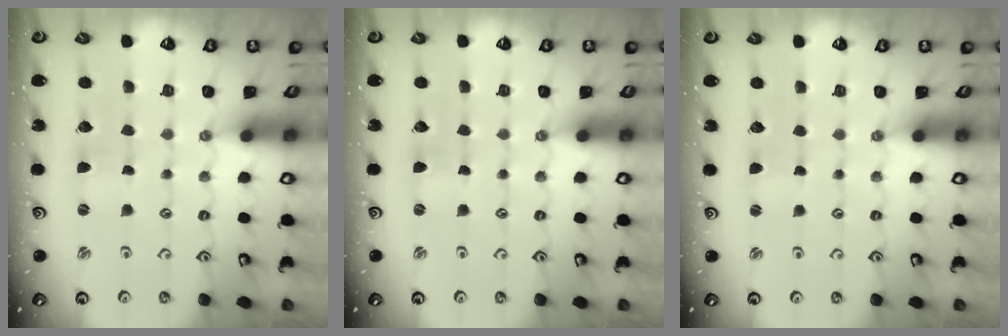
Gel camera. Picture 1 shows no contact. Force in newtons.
{"total": 0.0}
{"total": 1.0, "press": 1.0, "slide": 0.2}